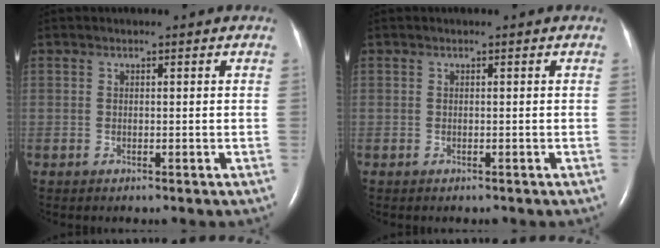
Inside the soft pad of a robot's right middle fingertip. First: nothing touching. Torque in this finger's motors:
{"motor_torque": [0.01, -0.01, -0.02, 0.00]}